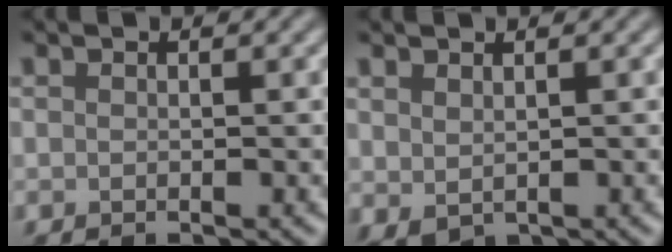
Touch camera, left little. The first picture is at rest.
{"total": 1.3, "force": [0.6, 0.8, 0.8], "torque": [-0.019, -0.001, 0.018]}